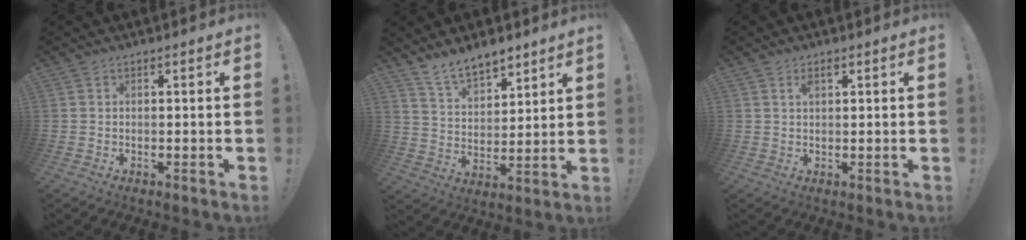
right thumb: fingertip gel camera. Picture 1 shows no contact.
{"total": 9.7, "force": [8.4, 3.8, 3.2], "torque": [-0.067, -0.059, 0.164]}
{"total": 1.9, "force": [1.0, 0.8, 1.3], "torque": [-0.021, -0.001, 0.016]}